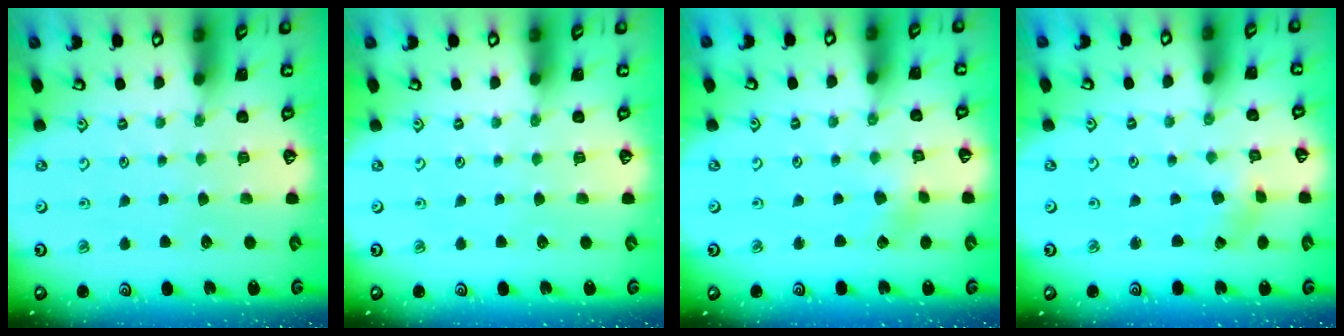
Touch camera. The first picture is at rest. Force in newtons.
{"total": 0.0}
{"total": 2.3, "press": 2.1, "slide": 0.7}
{"total": 1.1, "press": 1.1, "slide": 0.2}